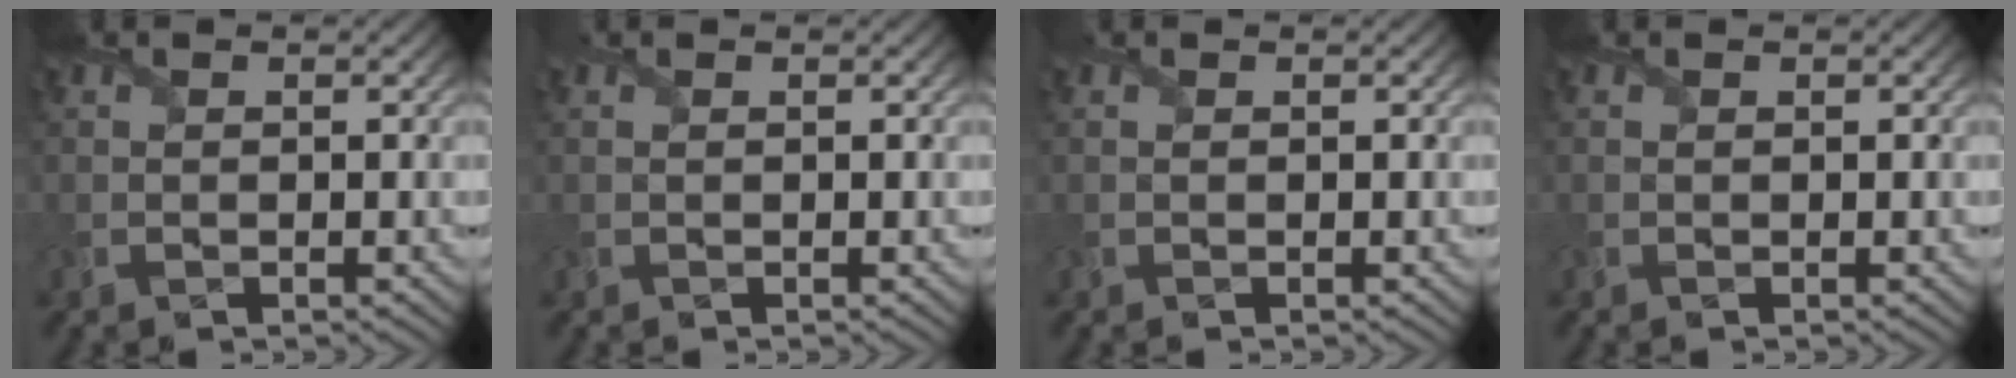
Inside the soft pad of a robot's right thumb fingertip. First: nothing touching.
{"total": 0.0}
{"total": 0.0}
{"total": 0.0}